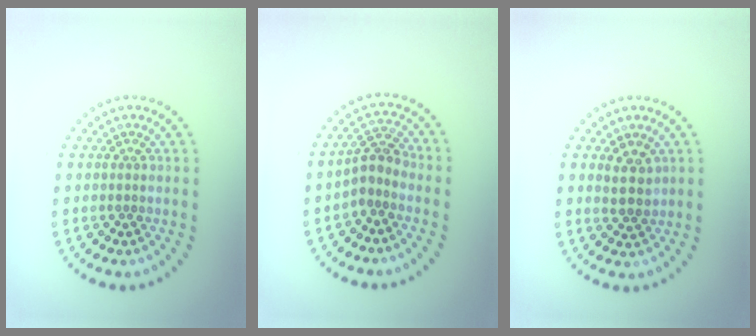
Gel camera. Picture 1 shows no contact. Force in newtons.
{"total": 2.5, "press": 1.9, "slide": 1.6}
{"total": 2.1, "press": 1.9, "slide": 0.7}